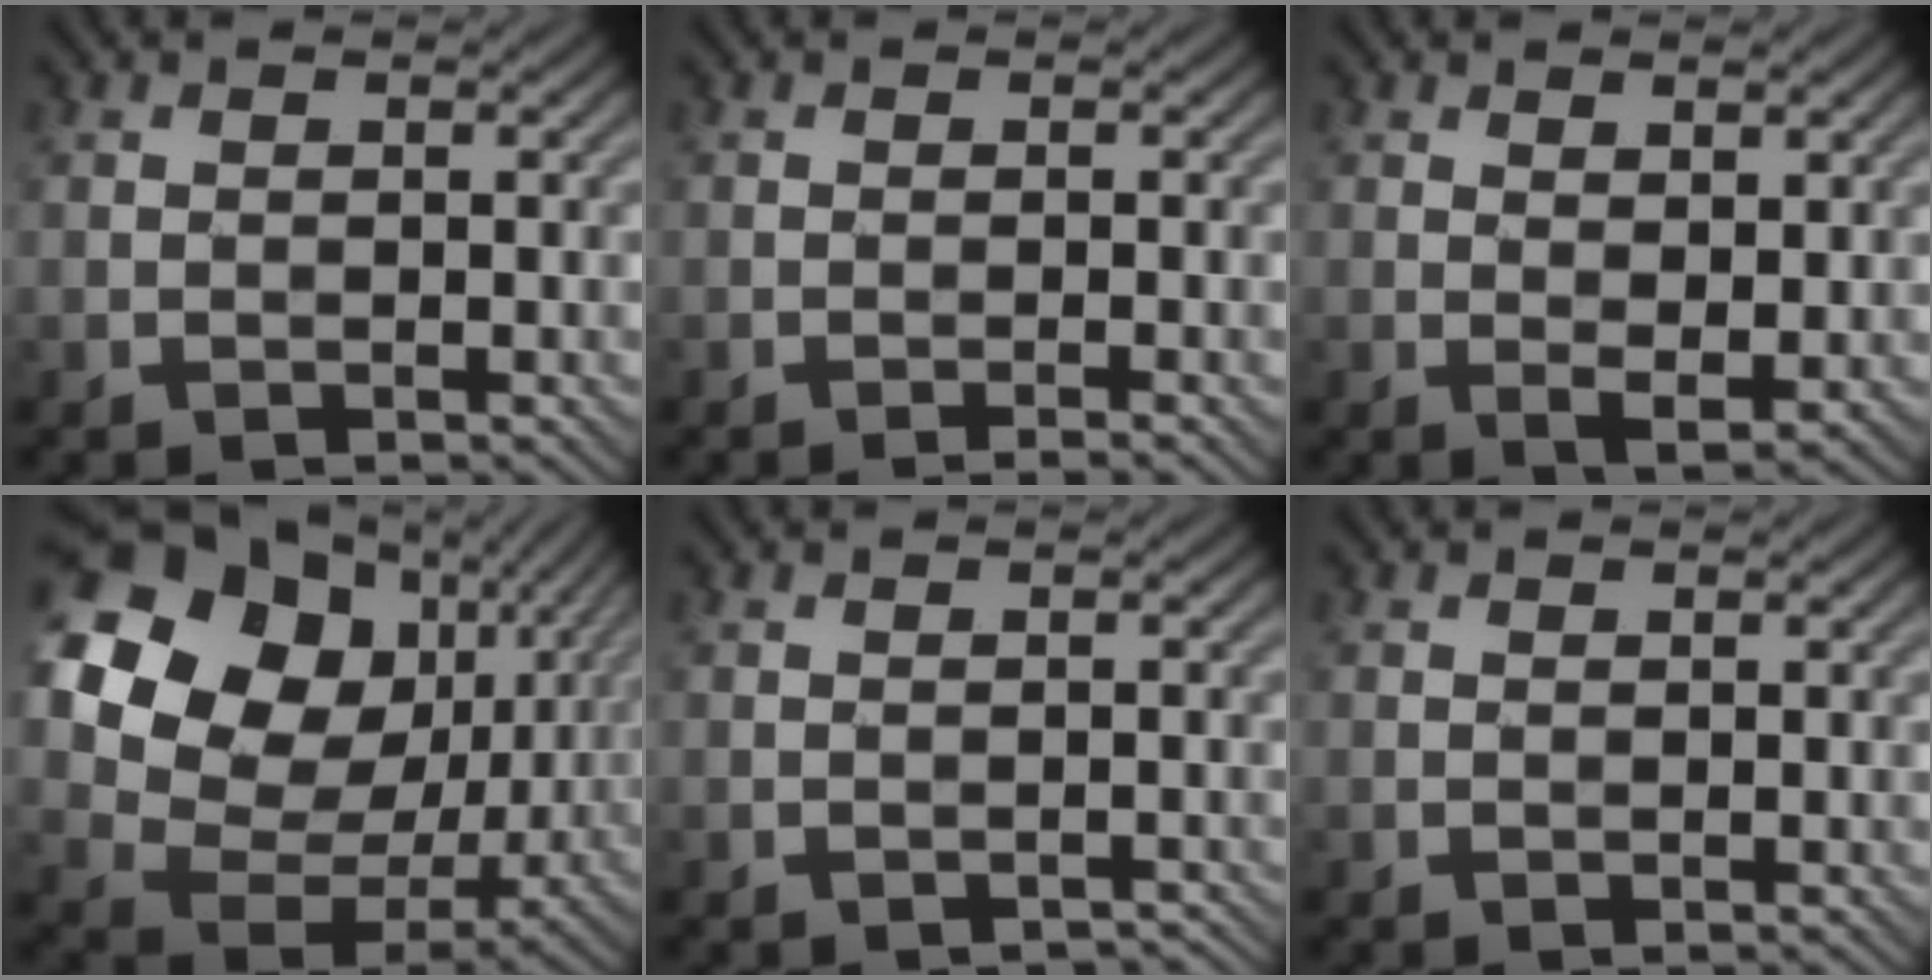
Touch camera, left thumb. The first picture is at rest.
{"total": 1.1, "force": [-0.6, -0.1, 0.9], "torque": [-0.019, 0.005, -0.014]}
{"total": 2.6, "force": [1.3, 0.8, 2.1], "torque": [-0.044, -0.007, 0.029]}
{"total": 21.7, "force": [8.3, 16.7, 11.0], "torque": [-0.285, 0.036, 0.179]}
{"total": 0.5, "force": [-0.5, 0.0, -0.2], "torque": [0.002, 0.002, -0.008]}
{"total": 0.0}